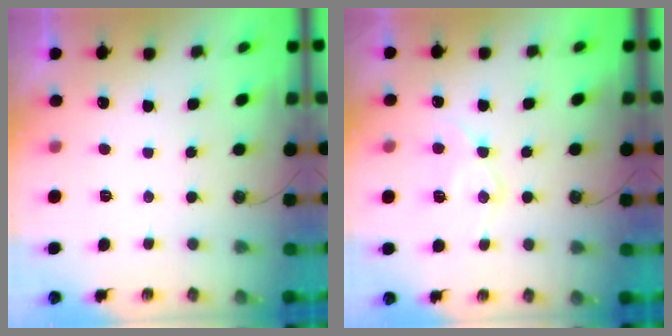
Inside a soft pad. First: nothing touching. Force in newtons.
{"total": 12.6, "press": 12.5, "slide": 1.0}